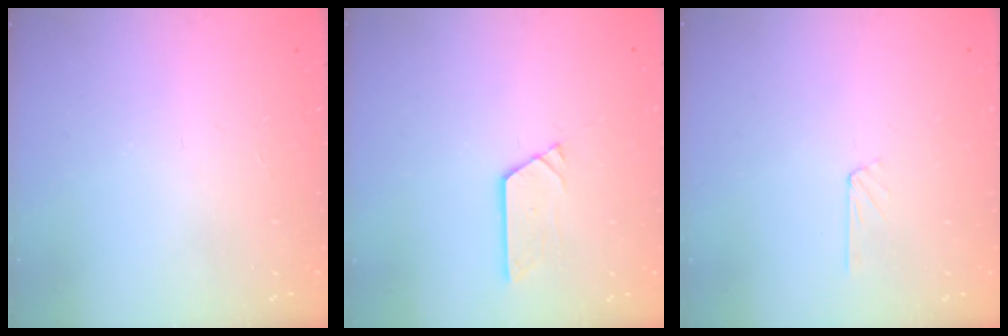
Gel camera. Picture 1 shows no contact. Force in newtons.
{"total": 2.7, "press": 2.7, "slide": 0.0}
{"total": 2.9, "press": 2.9, "slide": 0.3}